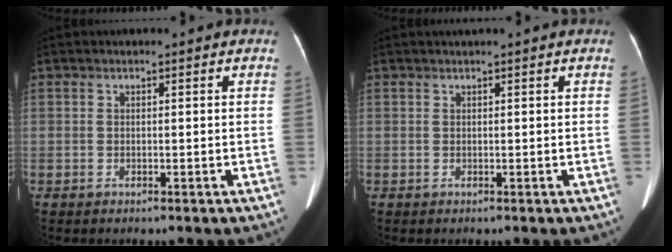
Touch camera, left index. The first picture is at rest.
{"total": 0.6, "force": [0.4, -0.1, 0.4], "torque": [-0.009, 0.006, 0.013]}